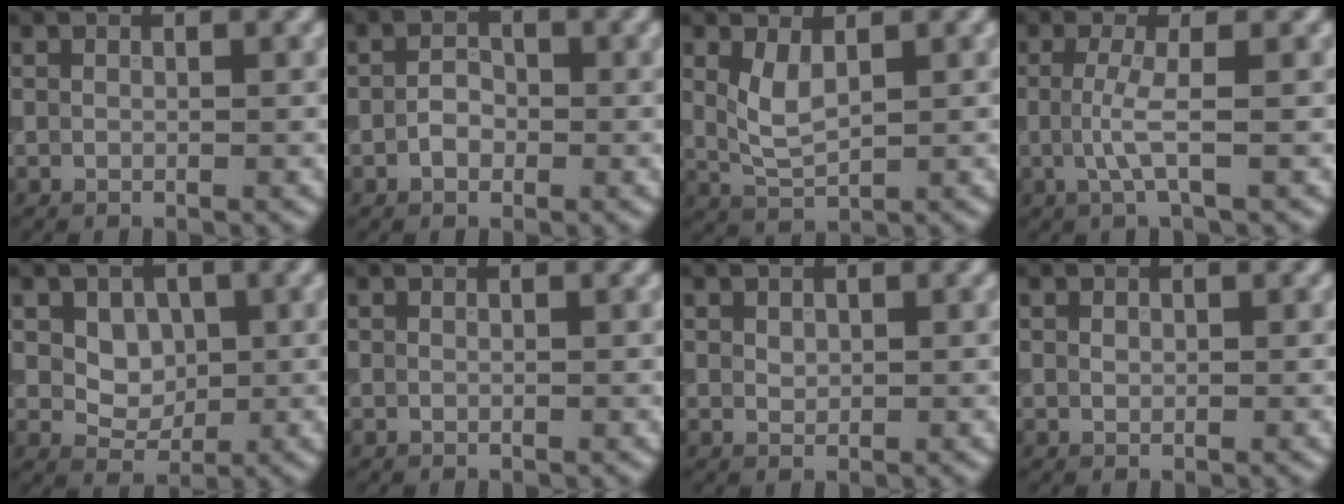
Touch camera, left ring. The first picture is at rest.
{"total": 1.8, "force": [-0.7, 1.3, 1.1], "torque": [-0.019, 0.004, -0.016]}
{"total": 2.9, "force": [0.9, 1.3, 2.4], "torque": [-0.055, -0.002, 0.023]}
{"total": 2.7, "force": [-0.2, 0.5, 2.6], "torque": [-0.056, -0.005, -0.006]}
{"total": 2.9, "force": [0.5, 2.3, 1.7], "torque": [-0.024, -0.003, 0.008]}
{"total": 0.0}
{"total": 0.8, "force": [0.3, 0.6, 0.4], "torque": [-0.008, -0.002, 0.008]}
{"total": 0.6, "force": [0.1, 0.4, 0.4], "torque": [-0.006, 0.000, 0.003]}